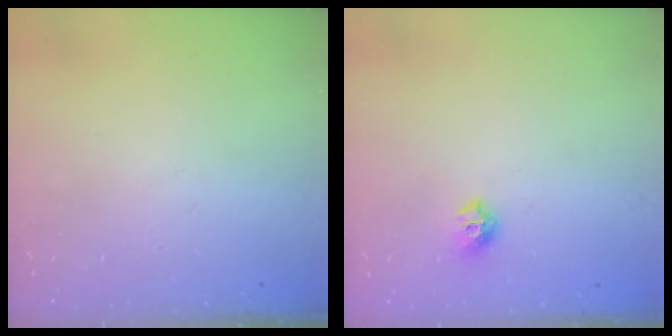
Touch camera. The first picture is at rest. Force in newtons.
{"total": 7.9, "press": 7.8, "slide": 0.7}